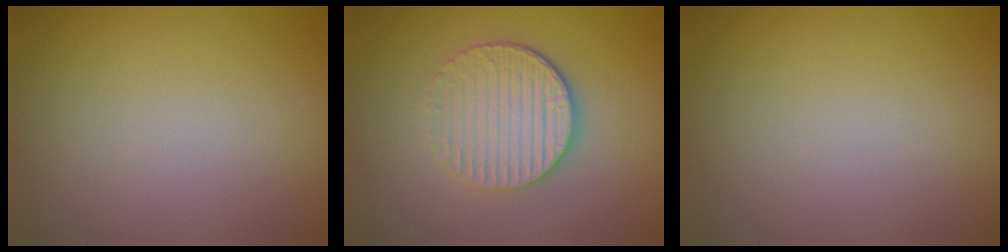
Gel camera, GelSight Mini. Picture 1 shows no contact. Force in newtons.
{"total": 4.5, "press": 3.6, "slide": 2.8}
{"total": 0.0}